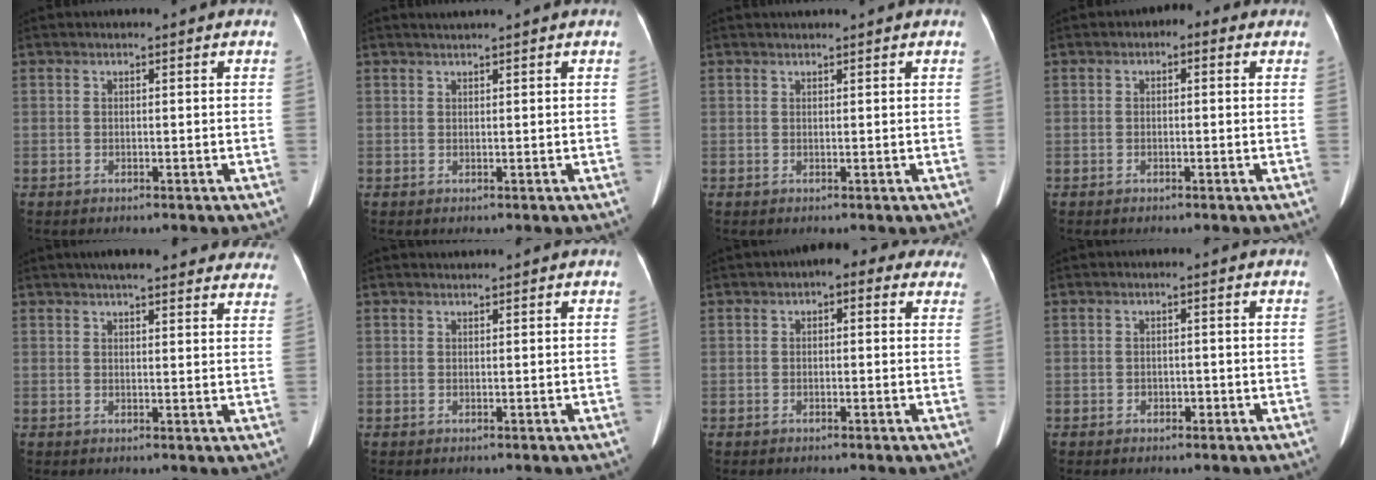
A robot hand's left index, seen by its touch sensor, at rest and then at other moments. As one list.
[{"total": 1.1, "force": [0.9, -0.3, 0.4], "torque": [-0.010, 0.006, 0.024]}, {"total": 1.2, "force": [1.1, -0.1, 0.4], "torque": [-0.005, 0.017, 0.024]}, {"total": 2.0, "force": [0.4, 1.3, 1.5], "torque": [-0.017, 0.014, -0.004]}, {"total": 20.0, "force": [17.8, 4.0, 8.3], "torque": [-0.095, 0.012, 0.203]}, {"total": 0.5, "force": [0.5, -0.1, -0.2], "torque": [-0.005, 0.005, 0.011]}, {"total": 5.9, "force": [3.5, 3.0, 3.7], "torque": [-0.031, 0.034, 0.033]}, {"total": 1.2, "force": [-0.5, 0.9, 0.6], "torque": [-0.009, 0.003, -0.005]}]